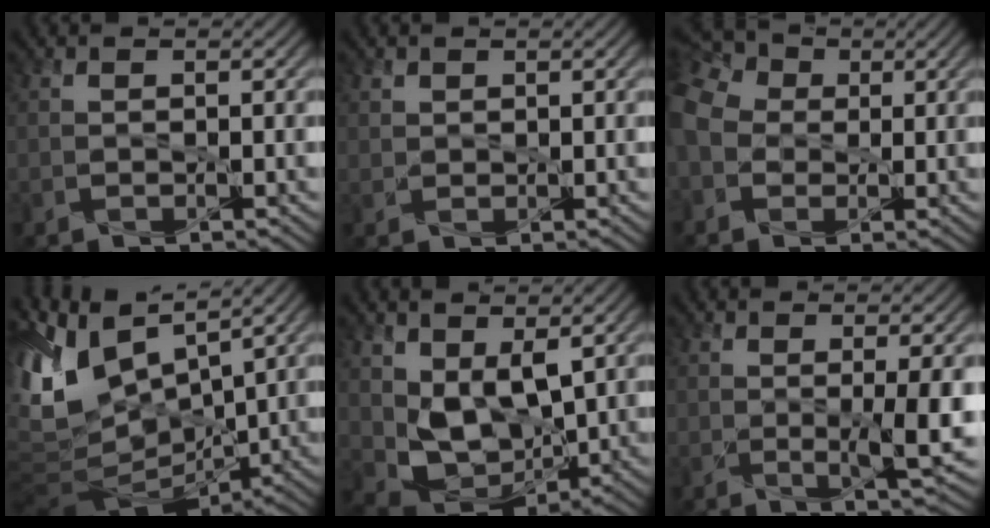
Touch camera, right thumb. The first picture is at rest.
{"total": 1.1, "force": [0.9, 0.7, 0.2], "torque": [-0.005, -0.002, 0.020]}
{"total": 9.8, "force": [-0.6, 8.0, 5.7], "torque": [-0.180, -0.004, -0.023]}
{"total": 12.2, "force": [4.3, 6.1, 9.7], "torque": [-0.238, 0.008, 0.092]}
{"total": 7.6, "force": [1.6, 4.8, 5.6], "torque": [-0.125, -0.021, 0.037]}
{"total": 4.4, "force": [0.1, 0.5, 4.4], "torque": [-0.080, -0.008, 0.007]}